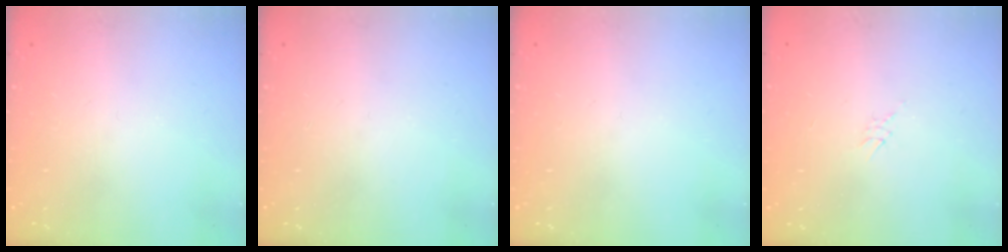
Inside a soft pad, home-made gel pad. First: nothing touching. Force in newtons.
{"total": 0.0}
{"total": 0.0}
{"total": 2.6, "press": 2.6, "slide": 0.2}